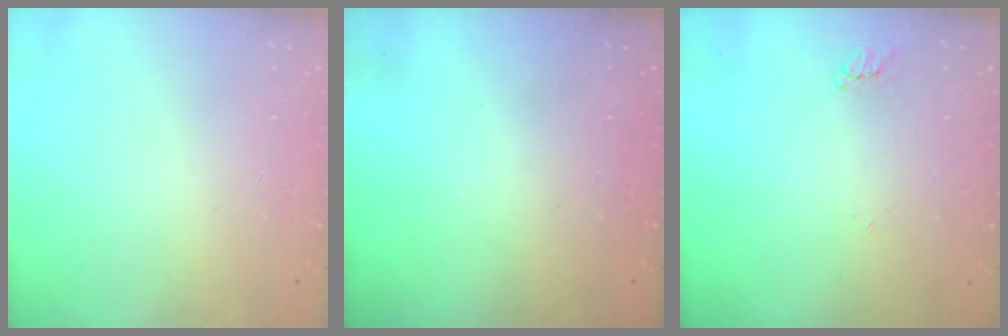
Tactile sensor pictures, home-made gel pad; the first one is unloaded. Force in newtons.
{"total": 0.0}
{"total": 2.0, "press": 2.0, "slide": 0.2}